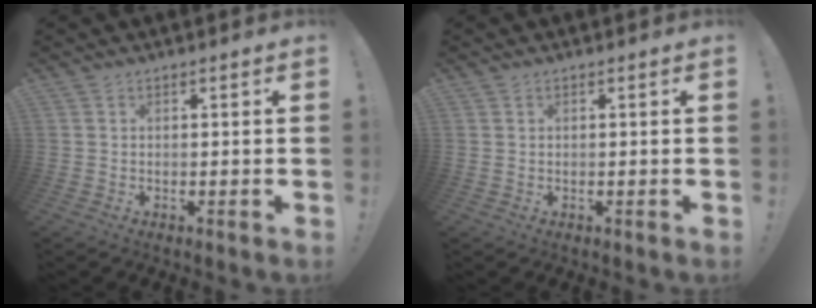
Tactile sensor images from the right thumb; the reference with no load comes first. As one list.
[{"total": 0.0}]